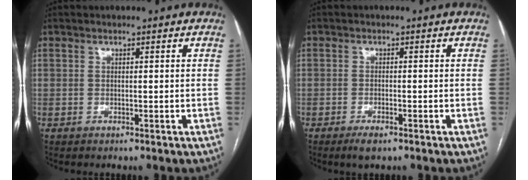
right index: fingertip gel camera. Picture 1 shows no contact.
{"total": 2.6, "force": [-1.7, 0.6, 1.8], "torque": [-0.034, -0.003, -0.027]}